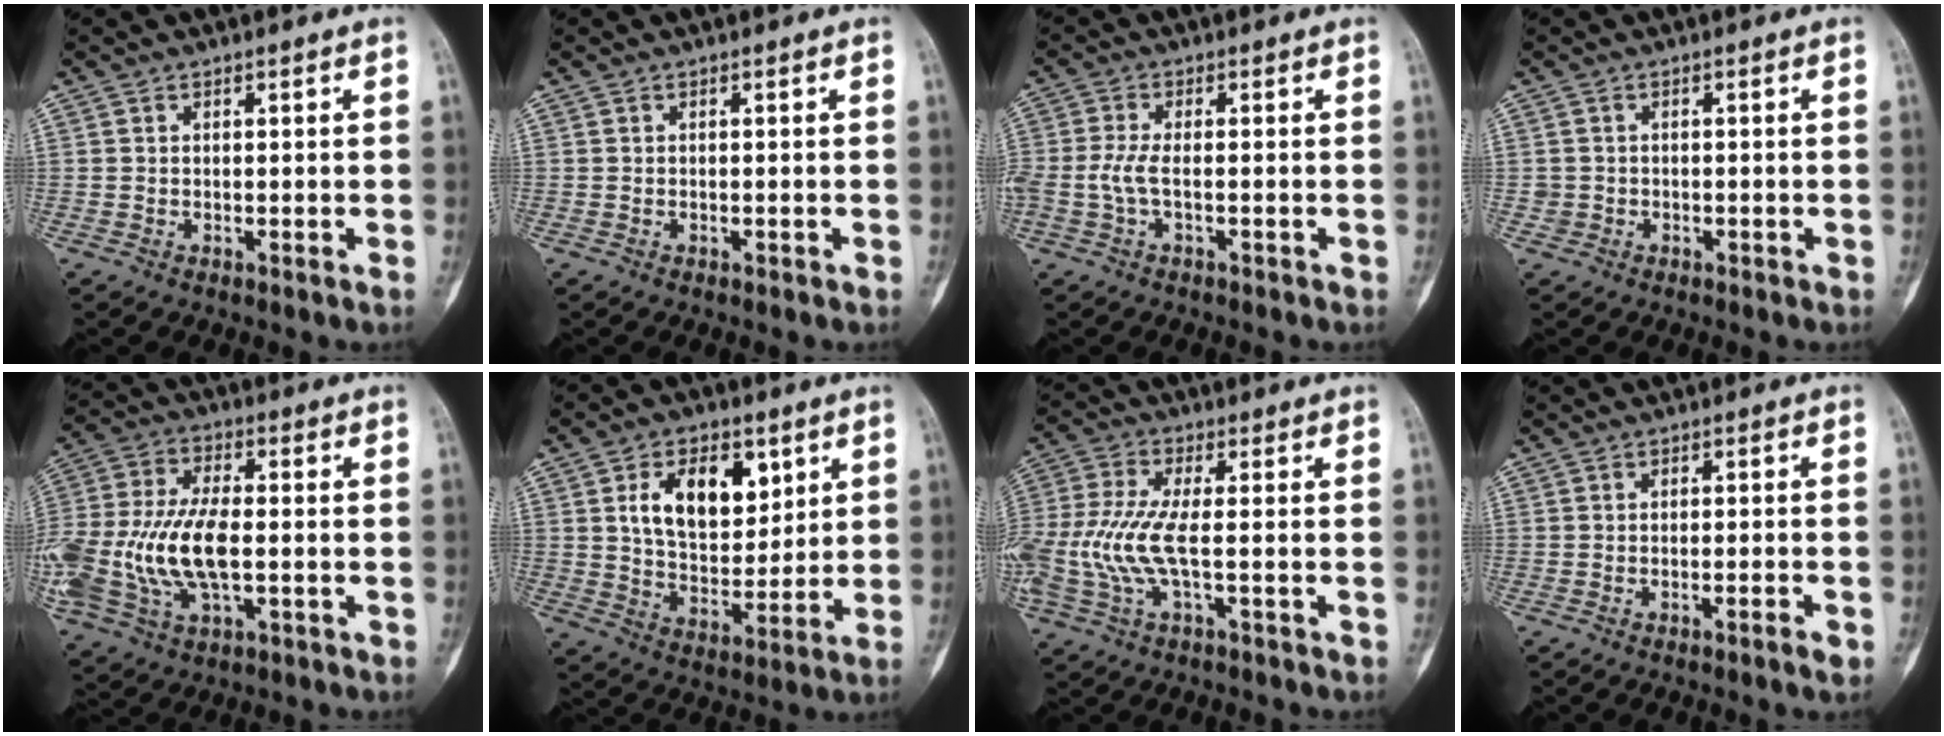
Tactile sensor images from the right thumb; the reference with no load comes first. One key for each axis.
{"total": 0.0}
{"total": 4.1, "fx": -1.0, "fy": 1.9, "fz": 3.5, "tx": -0.090, "ty": 0.008, "tz": -0.024}
{"total": 1.6, "fx": -0.4, "fy": 1.5, "fz": -0.1, "tx": 0.015, "ty": 0.009, "tz": -0.011}
{"total": 21.5, "fx": -3.2, "fy": 11.6, "fz": 17.8, "tx": -0.407, "ty": 0.007, "tz": -0.051}
{"total": 13.9, "fx": 4.9, "fy": 8.5, "fz": 9.8, "tx": -0.117, "ty": -0.021, "tz": 0.092}
{"total": 12.4, "fx": -2.1, "fy": 4.6, "fz": 11.3, "tx": -0.282, "ty": 0.010, "tz": -0.043}
{"total": 2.2, "fx": -1.2, "fy": 0.4, "fz": 1.8, "tx": -0.027, "ty": 0.006, "tz": -0.019}